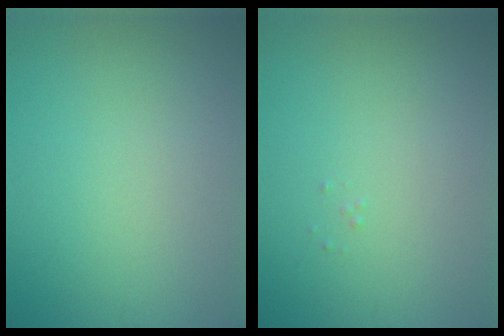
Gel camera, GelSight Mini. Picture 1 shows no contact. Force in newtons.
{"total": 0.0}